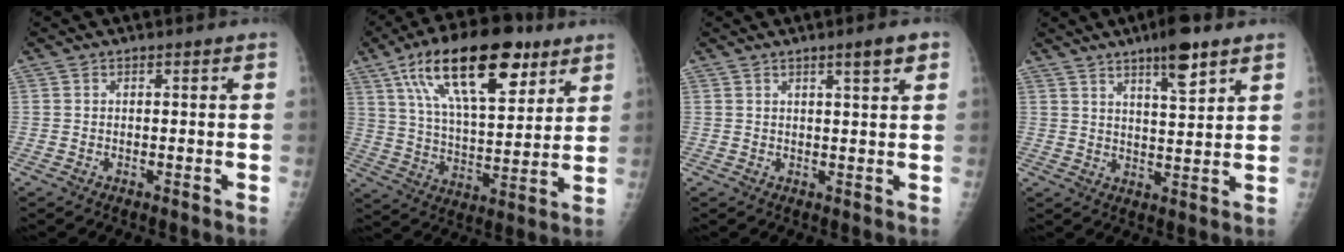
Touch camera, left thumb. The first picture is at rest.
{"total": 23.0, "force": [12.2, 9.6, 16.9], "torque": [-0.255, -0.027, 0.208]}
{"total": 3.8, "force": [2.2, 0.3, 3.1], "torque": [-0.039, -0.010, 0.032]}
{"total": 8.3, "force": [5.3, 1.7, 6.1], "torque": [-0.090, -0.030, 0.085]}